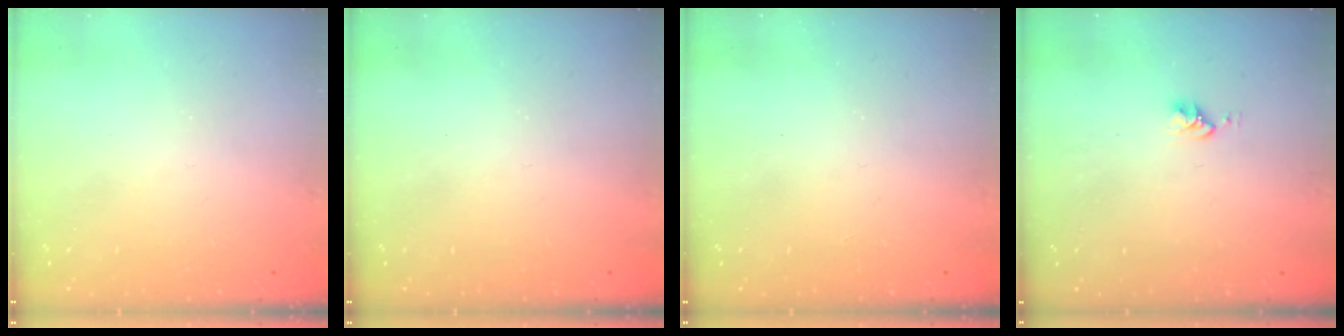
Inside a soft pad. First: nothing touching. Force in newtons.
{"total": 0.0}
{"total": 1.7, "press": 1.7, "slide": 0.2}
{"total": 2.8, "press": 2.8, "slide": 0.4}